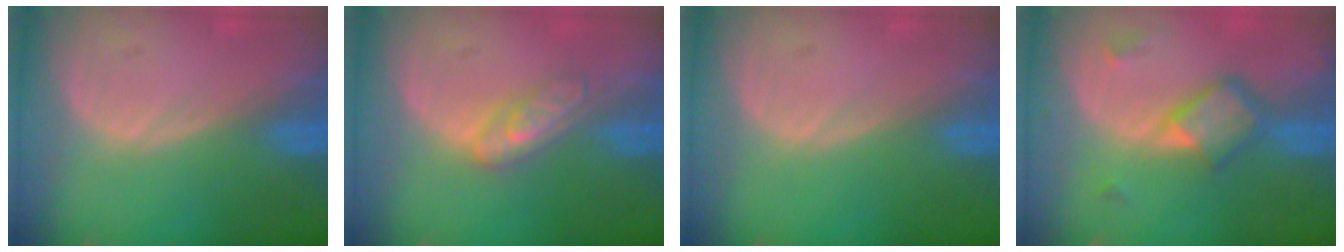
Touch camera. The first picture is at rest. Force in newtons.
{"total": 4.4, "press": 4.0, "slide": 2.0}
{"total": 0.0}
{"total": 5.9, "press": 5.0, "slide": 3.0}